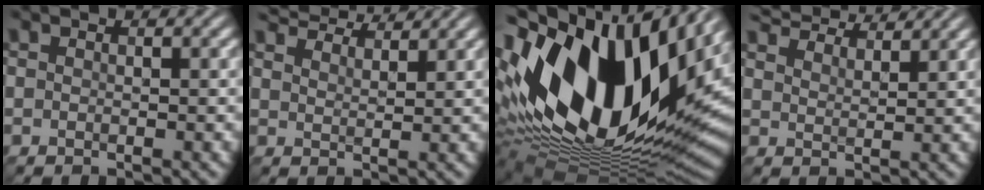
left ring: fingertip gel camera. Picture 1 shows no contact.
{"total": 6.1, "force": [5.7, 1.1, 2.0], "torque": [-0.036, 0.009, 0.080]}
{"total": 19.8, "force": [4.8, 10.6, 16.1], "torque": [-0.309, 0.010, 0.073]}
{"total": 7.0, "force": [6.4, 1.3, 2.3], "torque": [-0.043, 0.011, 0.092]}